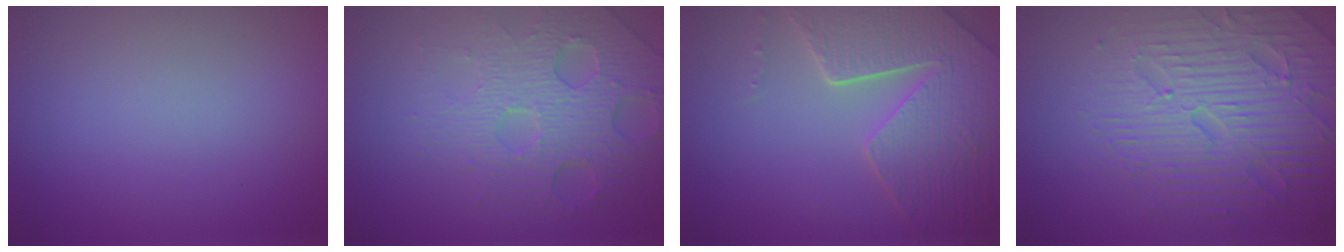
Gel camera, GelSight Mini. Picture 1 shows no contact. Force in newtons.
{"total": 6.8, "press": 4.9, "slide": 4.7}
{"total": 8.4, "press": 6.0, "slide": 5.8}
{"total": 5.6, "press": 5.4, "slide": 1.4}